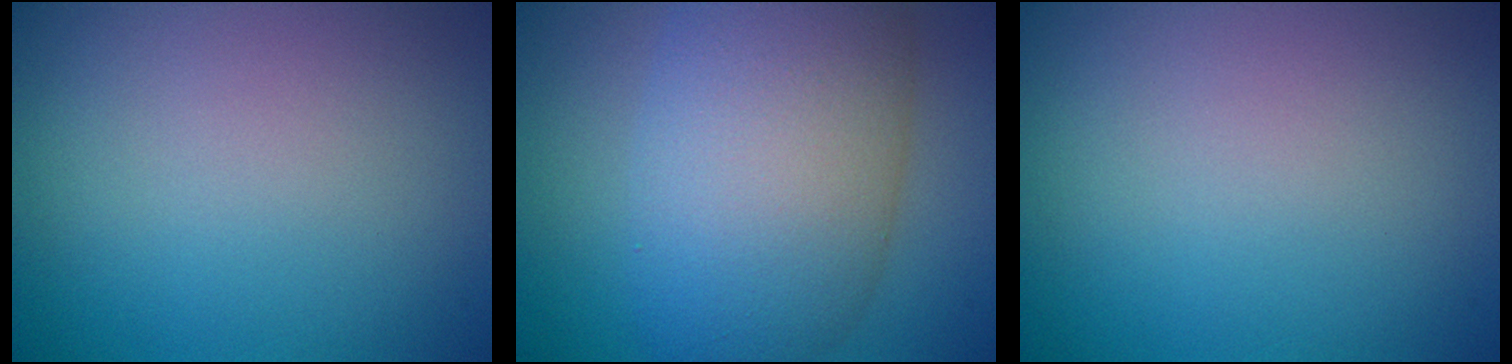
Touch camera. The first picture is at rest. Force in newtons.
{"total": 10.4, "press": 10.4, "slide": 0.3}
{"total": 0.0}